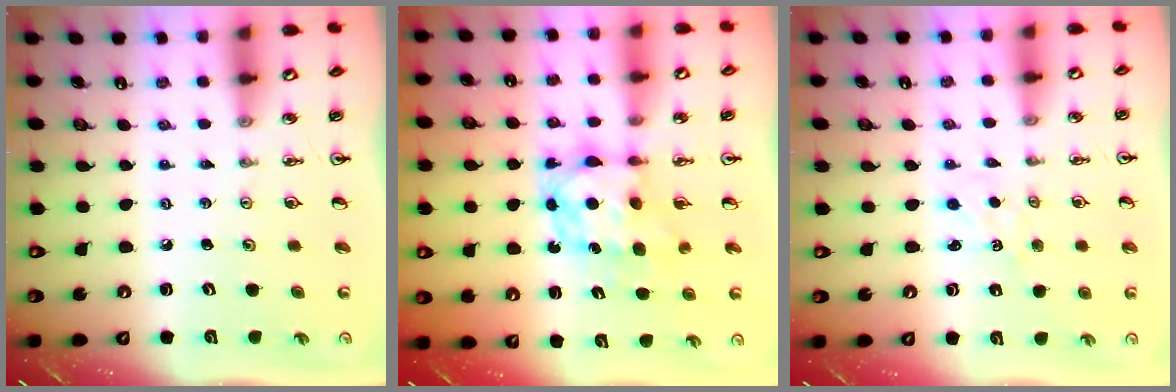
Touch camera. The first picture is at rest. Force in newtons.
{"total": 7.2, "press": 7.2, "slide": 0.6}
{"total": 1.5, "press": 1.4, "slide": 0.3}